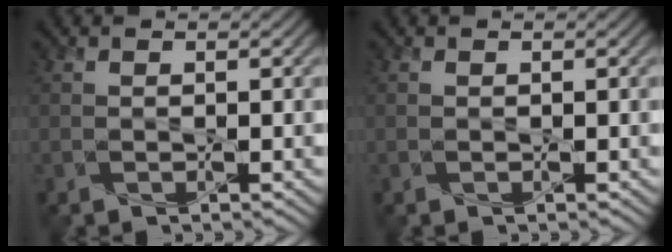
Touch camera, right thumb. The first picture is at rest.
{"total": 0.0}